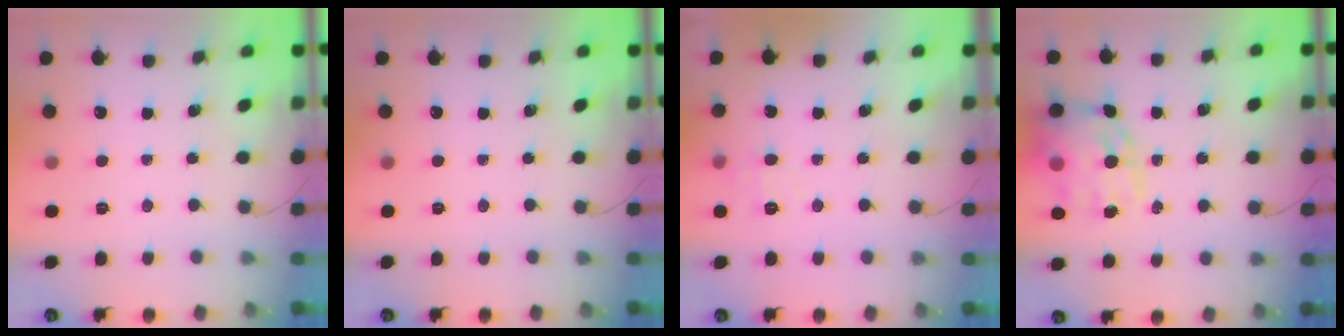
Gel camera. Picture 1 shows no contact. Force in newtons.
{"total": 0.0}
{"total": 4.8, "press": 4.4, "slide": 1.7}
{"total": 16.6, "press": 16.1, "slide": 4.2}